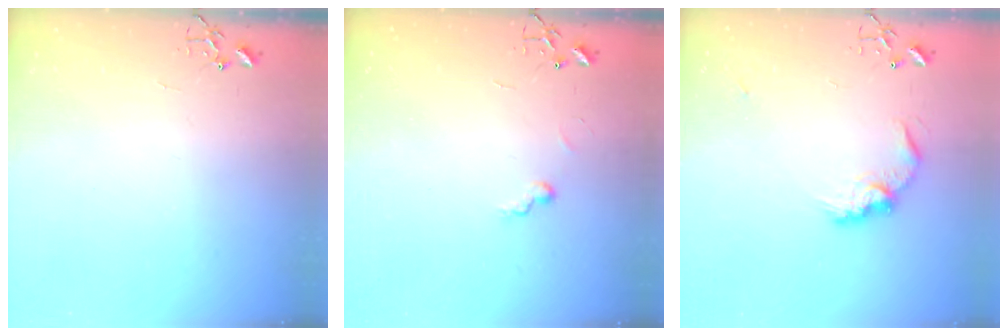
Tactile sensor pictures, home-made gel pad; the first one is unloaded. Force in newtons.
{"total": 6.2, "press": 6.2, "slide": 0.5}
{"total": 10.5, "press": 10.4, "slide": 0.5}